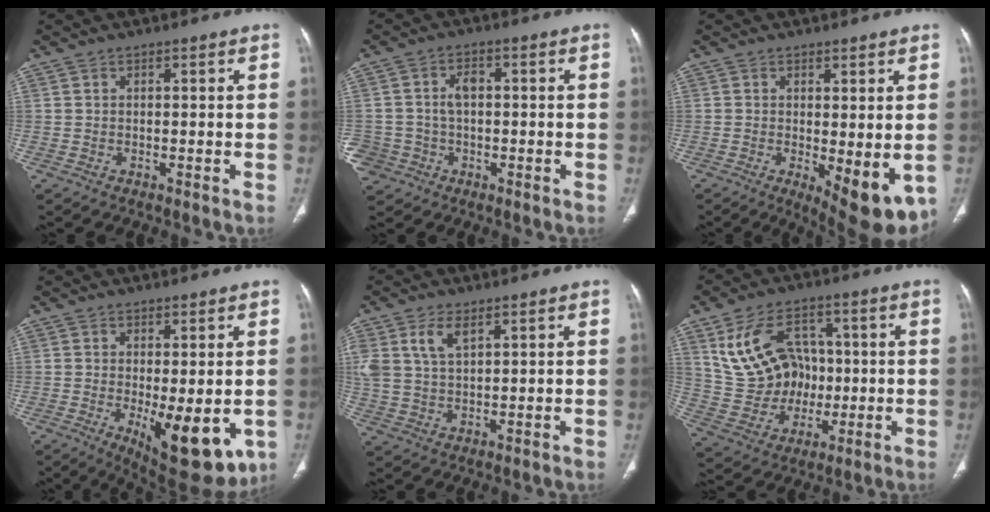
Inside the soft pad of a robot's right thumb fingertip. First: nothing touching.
{"total": 8.2, "force": [-2.0, 7.5, 2.6], "torque": [-0.046, 0.025, -0.025]}
{"total": 10.0, "force": [-2.1, 3.6, 9.0], "torque": [-0.115, -0.024, -0.018]}
{"total": 13.4, "force": [-3.2, 5.2, 11.9], "torque": [-0.152, -0.026, -0.030]}
{"total": 6.8, "force": [3.2, 3.6, 4.8], "torque": [-0.101, -0.003, 0.069]}
{"total": 14.8, "force": [2.7, 11.8, 8.5], "torque": [-0.116, 0.011, 0.066]}